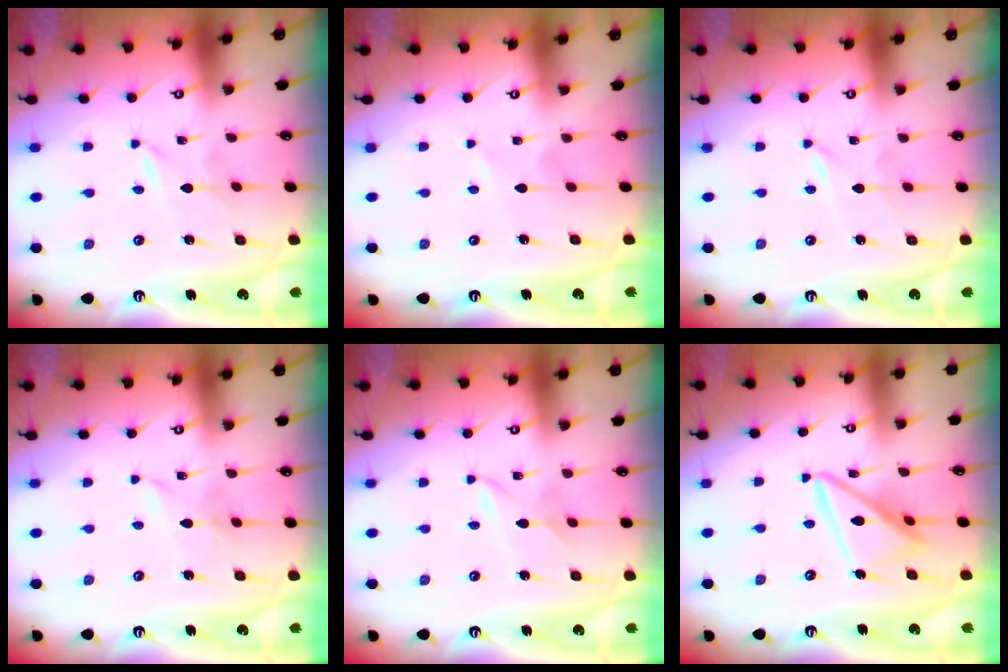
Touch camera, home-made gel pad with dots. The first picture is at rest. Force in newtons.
{"total": 1.4, "press": 1.4, "slide": 0.2}
{"total": 0.0}
{"total": 1.9, "press": 1.9, "slide": 0.3}
{"total": 2.1, "press": 2.1, "slide": 0.3}
{"total": 14.3, "press": 14.2, "slide": 1.5}